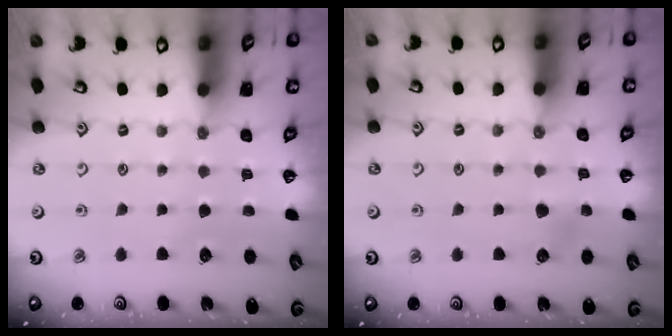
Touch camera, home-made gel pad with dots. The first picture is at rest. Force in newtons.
{"total": 2.6, "press": 2.6, "slide": 0.5}